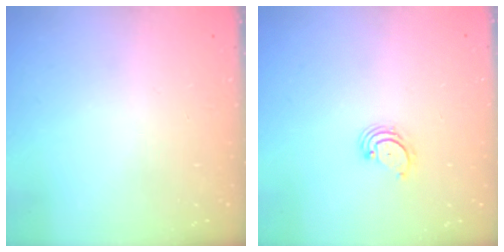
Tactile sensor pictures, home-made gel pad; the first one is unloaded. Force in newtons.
{"total": 2.7, "press": 2.7, "slide": 0.3}